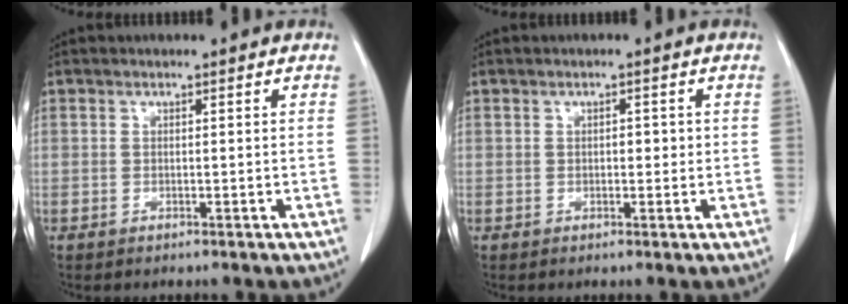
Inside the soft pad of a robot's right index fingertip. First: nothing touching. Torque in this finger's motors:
{"motor_torque": [0.27, -0.20, 0.07, 0.03]}